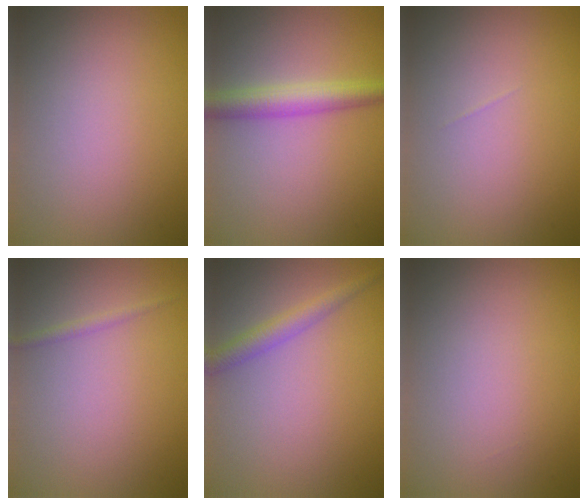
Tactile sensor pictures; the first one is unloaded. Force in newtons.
{"total": 3.6, "press": 3.6, "slide": 0.2}
{"total": 0.0}
{"total": 0.8, "press": 0.8, "slide": 0.0}
{"total": 2.2, "press": 2.2, "slide": 0.1}
{"total": 0.0}